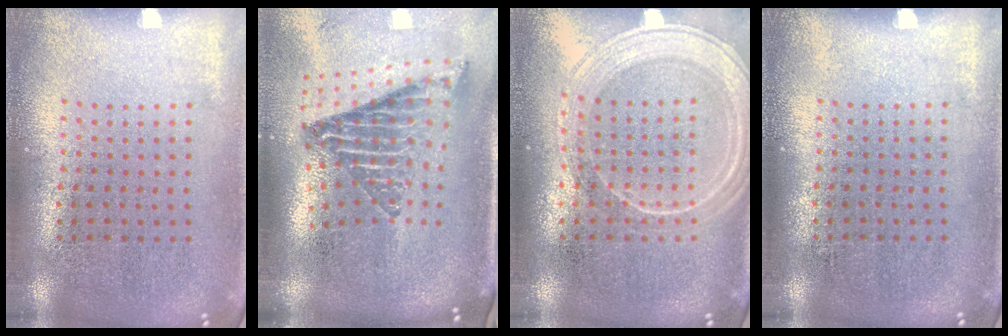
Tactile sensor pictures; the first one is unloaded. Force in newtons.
{"total": 2.5, "press": 1.6, "slide": 1.9}
{"total": 1.8, "press": 1.8, "slide": 0.4}
{"total": 0.0}